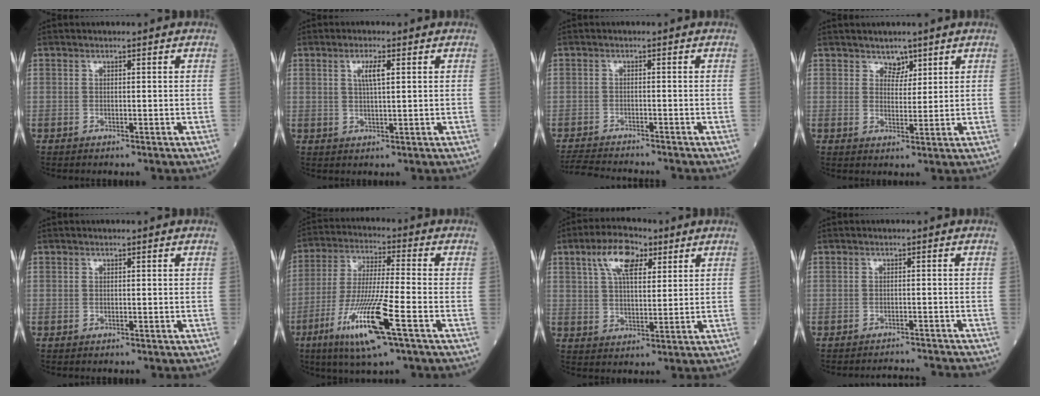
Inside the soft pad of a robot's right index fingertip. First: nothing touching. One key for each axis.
{"total": 3.2, "fx": 1.2, "fy": 0.4, "fz": 2.9, "tx": -0.058, "ty": 0.000, "tz": 0.020}
{"total": 6.7, "fx": -6.4, "fy": 0.4, "fz": 1.8, "tx": -0.030, "ty": -0.019, "tz": -0.106}
{"total": 2.6, "fx": 2.0, "fy": 1.6, "fz": 0.7, "tx": -0.006, "ty": -0.002, "tz": 0.033}
{"total": 0.0}
{"total": 13.9, "fx": -6.3, "fy": 0.3, "fz": 12.4, "tx": -0.255, "ty": -0.027, "tz": -0.114}
{"total": 8.6, "fx": 4.3, "fy": 3.7, "fz": 6.5, "tx": -0.127, "ty": 0.020, "tz": 0.079}
{"total": 5.7, "fx": -5.6, "fy": -0.7, "fz": 0.3, "tx": -0.004, "ty": -0.008, "tz": -0.072}